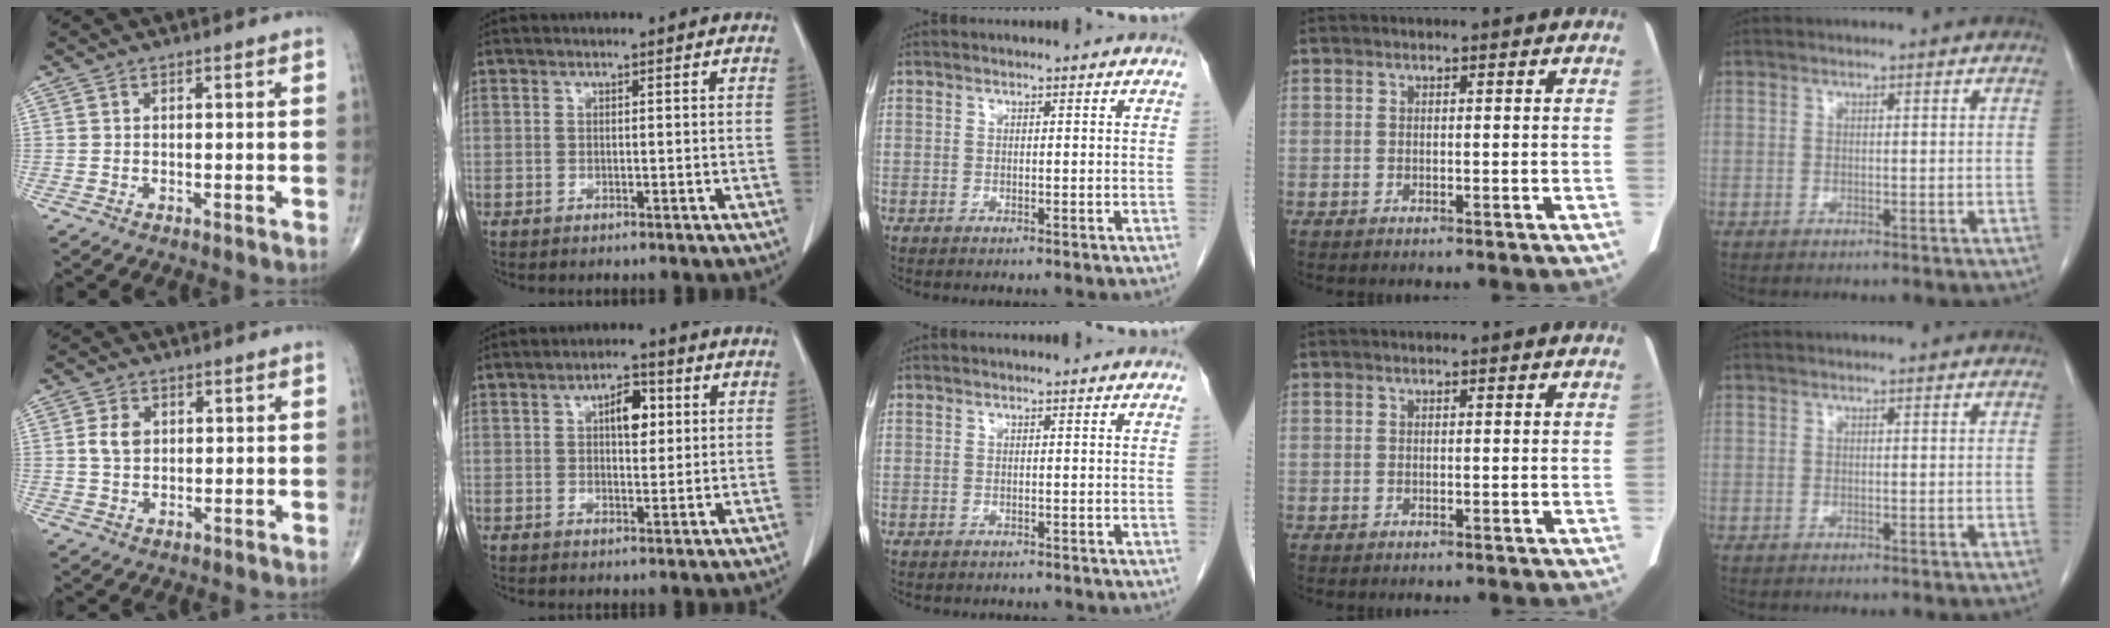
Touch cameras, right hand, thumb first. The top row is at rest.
{"thumb": {"total": 3.9, "force": [0.7, 2.9, 2.5], "torque": [-0.038, 0.000, 0.014]}, "index": {"total": 4.9, "force": [1.4, 2.3, 4.2], "torque": [-0.064, 0.009, 0.021]}, "middle": {"total": 1.6, "force": [-1.5, 0.6, 0.4], "torque": [-0.015, -0.004, -0.017]}}